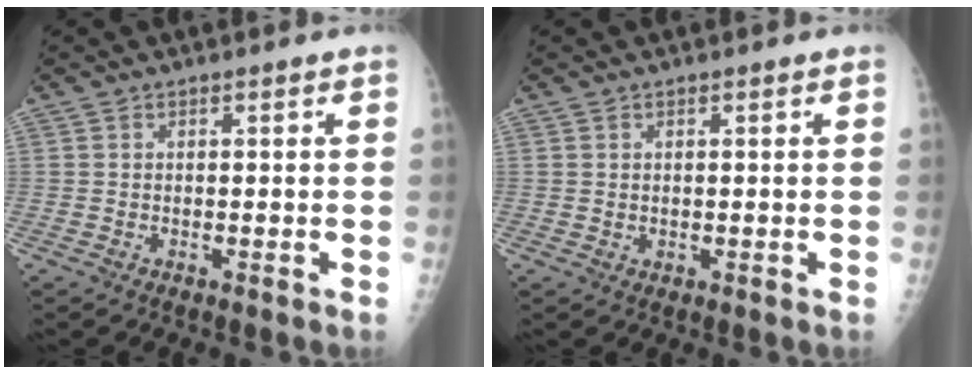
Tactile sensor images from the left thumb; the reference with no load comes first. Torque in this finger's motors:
{"motor_torque": [-0.61, -0.08, 0.06, 0.00, 0.03]}